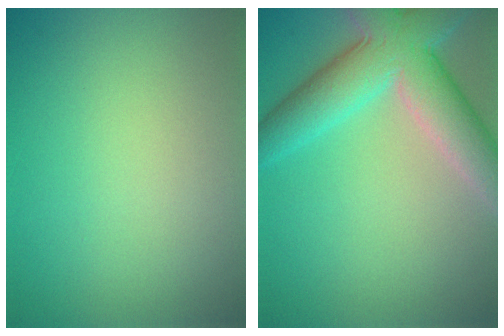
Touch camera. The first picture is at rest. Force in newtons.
{"total": 7.9, "press": 7.9, "slide": 0.4}